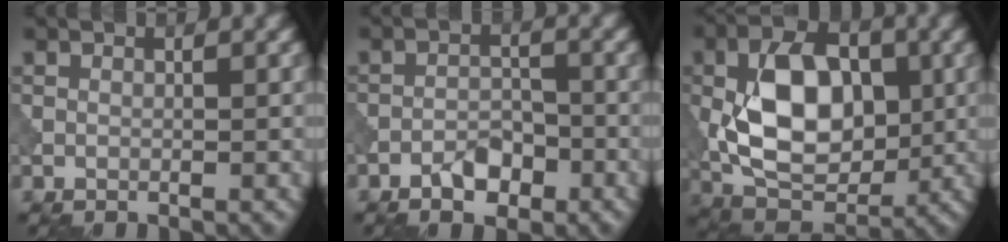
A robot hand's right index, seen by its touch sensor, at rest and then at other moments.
{"total": 2.8, "force": [-1.9, 1.4, 1.5], "torque": [-0.019, 0.006, -0.034]}
{"total": 9.7, "force": [0.2, 6.0, 7.6], "torque": [-0.138, 0.008, -0.003]}